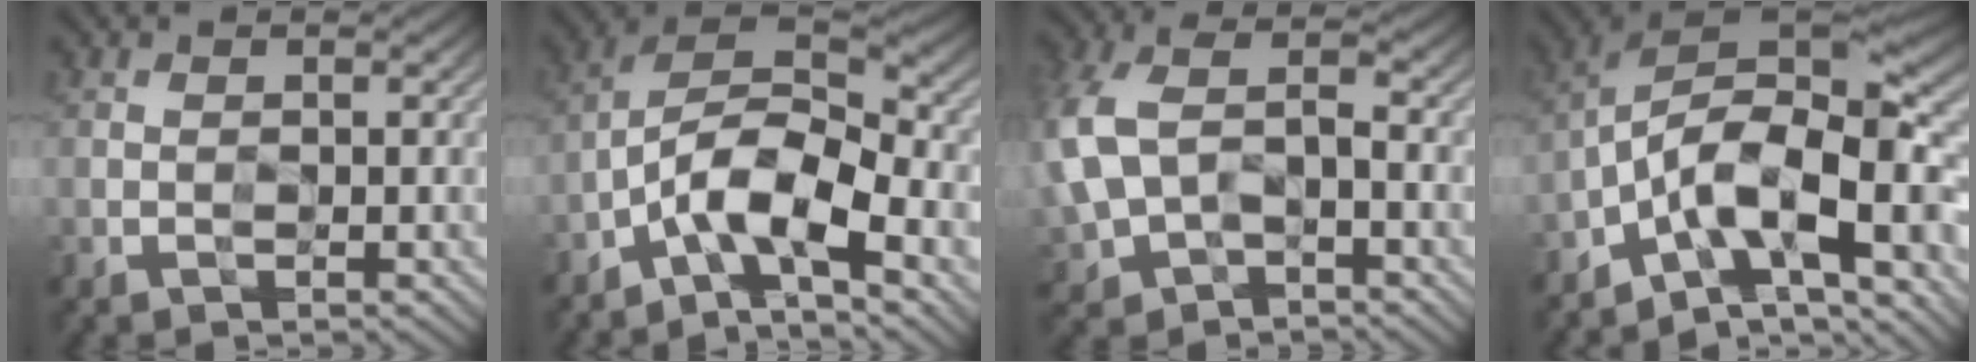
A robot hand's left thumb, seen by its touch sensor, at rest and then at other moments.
{"total": 11.7, "force": [-5.6, 4.5, 9.2], "torque": [-0.167, 0.000, -0.114]}
{"total": 10.3, "force": [-1.3, 7.0, 7.5], "torque": [-0.207, 0.003, -0.035]}
{"total": 15.1, "force": [-6.3, 6.5, 12.1], "torque": [-0.202, 0.012, -0.126]}